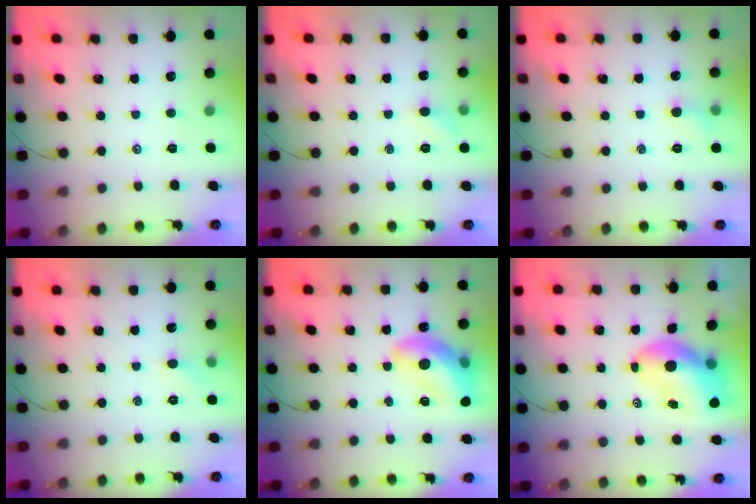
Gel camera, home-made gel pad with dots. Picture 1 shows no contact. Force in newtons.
{"total": 4.4, "press": 4.1, "slide": 1.4}
{"total": 5.1, "press": 4.8, "slide": 1.6}
{"total": 4.0, "press": 3.8, "slide": 1.1}
{"total": 16.3, "press": 16.2, "slide": 2.1}
{"total": 9.2, "press": 8.8, "slide": 2.6}